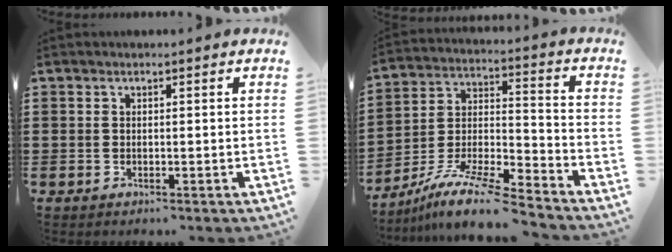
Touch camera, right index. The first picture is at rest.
{"total": 11.1, "force": [-9.6, 0.8, 5.4], "torque": [-0.100, 0.015, -0.190]}